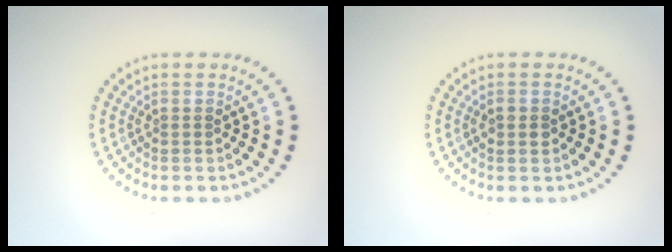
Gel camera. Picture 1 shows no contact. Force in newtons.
{"total": 1.6, "press": 1.6, "slide": 0.1}